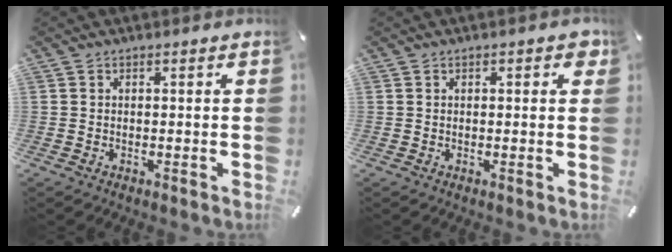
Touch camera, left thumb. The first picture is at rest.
{"total": 1.9, "force": [0.6, 1.0, 1.5], "torque": [-0.015, 0.000, 0.005]}